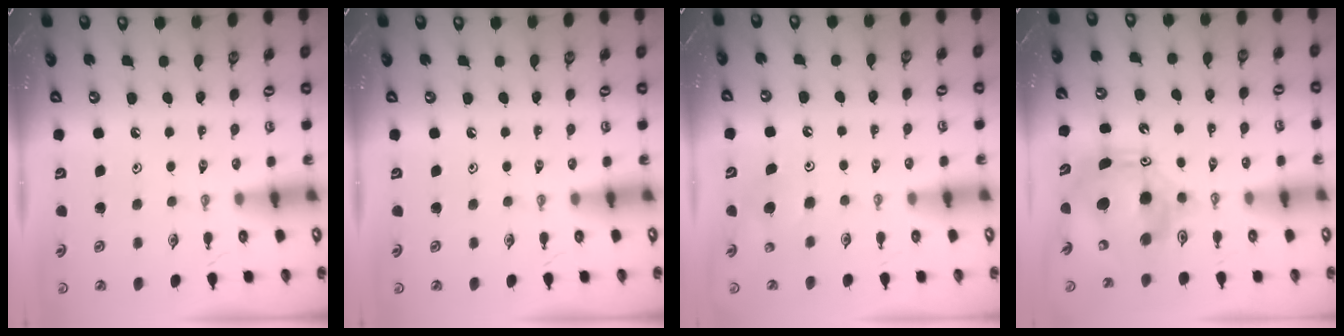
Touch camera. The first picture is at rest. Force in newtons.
{"total": 0.0}
{"total": 5.9, "press": 5.9, "slide": 0.6}
{"total": 11.5, "press": 11.4, "slide": 1.1}